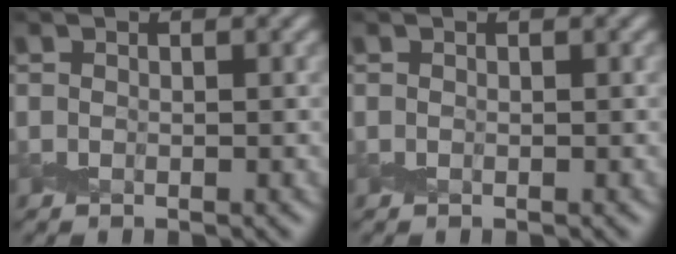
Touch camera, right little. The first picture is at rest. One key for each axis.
{"total": 0.0}